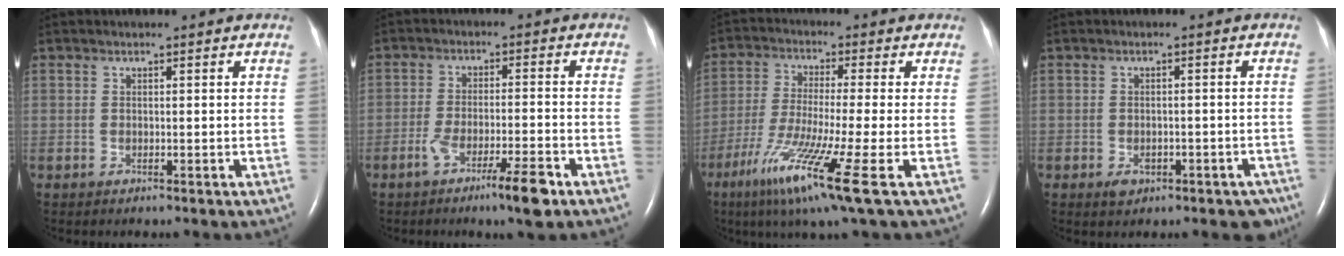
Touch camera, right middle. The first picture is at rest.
{"total": 7.2, "force": [-4.4, 0.4, 5.6], "torque": [-0.100, -0.007, -0.075]}
{"total": 13.0, "force": [-6.1, -0.9, 11.4], "torque": [-0.227, -0.042, -0.111]}
{"total": 5.0, "force": [-2.9, 3.0, 2.8], "torque": [-0.022, 0.007, -0.032]}